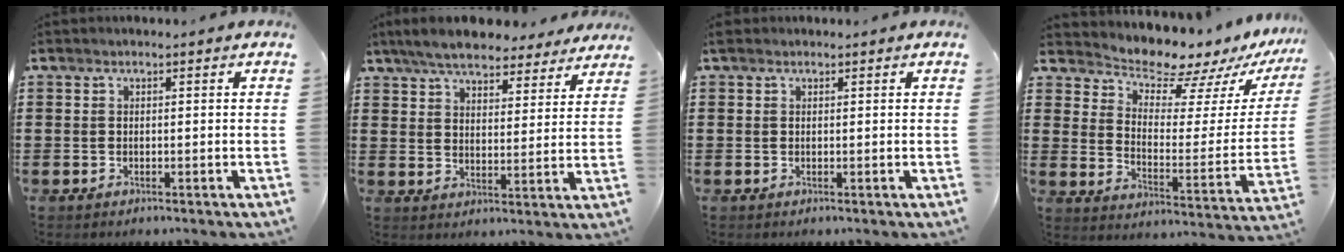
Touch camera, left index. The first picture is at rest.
{"total": 6.9, "force": [6.4, 1.4, 2.2], "torque": [-0.070, -0.016, 0.116]}
{"total": 0.6, "force": [0.4, 0.5, 0.2], "torque": [-0.005, 0.006, 0.006]}
{"total": 7.8, "force": [7.4, 1.6, 1.9], "torque": [-0.054, -0.066, 0.125]}